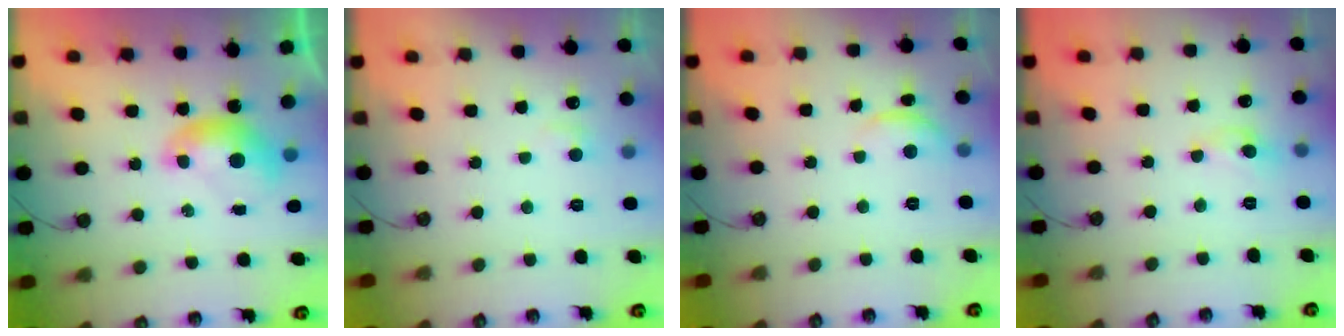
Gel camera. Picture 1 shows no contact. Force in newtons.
{"total": 1.1, "press": 0.9, "slide": 0.6}
{"total": 1.2, "press": 1.1, "slide": 0.6}
{"total": 0.0}